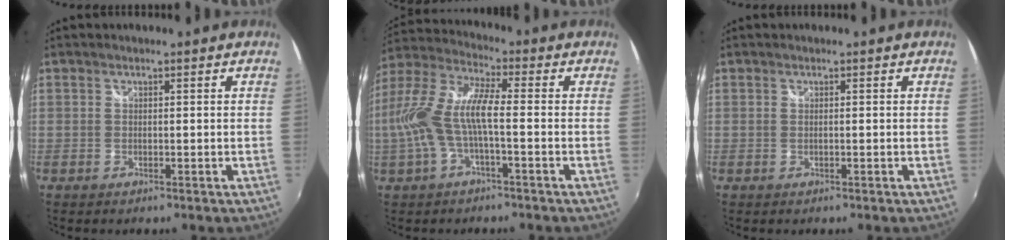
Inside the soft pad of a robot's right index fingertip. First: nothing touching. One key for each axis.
{"total": 12.2, "fx": -2.1, "fy": 3.0, "fz": 11.6, "tx": -0.230, "ty": 0.001, "tz": -0.040}
{"total": 0.0}